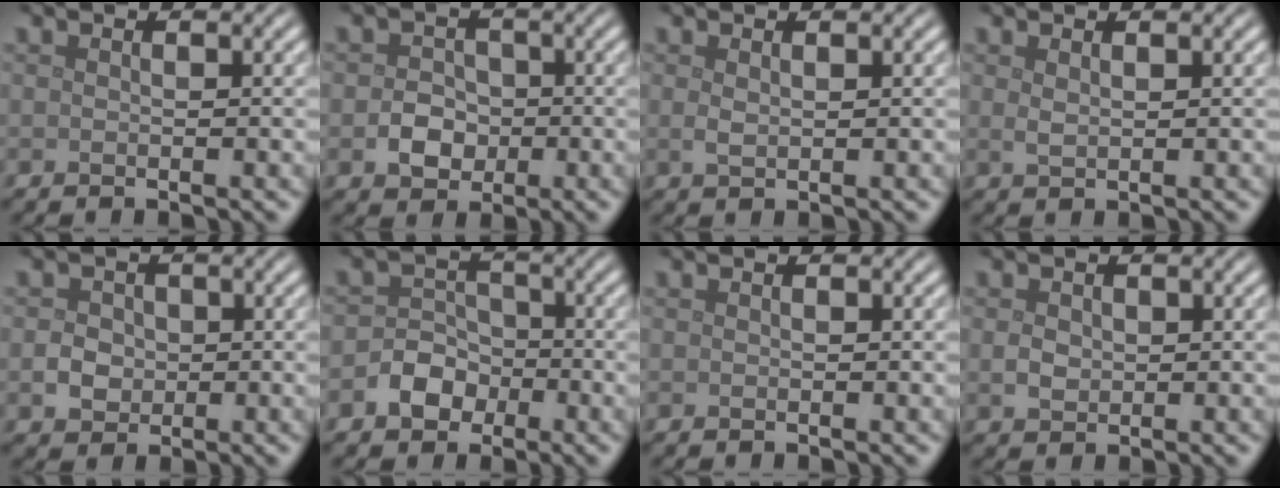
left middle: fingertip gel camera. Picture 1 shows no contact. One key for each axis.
{"total": 2.8, "fx": -0.8, "fy": 2.3, "fz": 1.3, "tx": -0.016, "ty": 0.000, "tz": -0.018}
{"total": 0.9, "fx": 0.2, "fy": 0.5, "fz": 0.7, "tx": -0.019, "ty": -0.002, "tz": 0.005}
{"total": 0.9, "fx": 0.4, "fy": 0.4, "fz": 0.7, "tx": -0.018, "ty": -0.002, "tz": 0.011}
{"total": 2.2, "fx": -0.3, "fy": 1.9, "fz": 0.9, "tx": -0.011, "ty": -0.001, "tz": -0.009}
{"total": 3.2, "fx": -1.4, "fy": 2.6, "fz": 1.2, "tx": -0.009, "ty": 0.007, "tz": -0.031}
{"total": 0.0}
{"total": 1.5, "fx": 0.1, "fy": 1.3, "fz": 0.8, "tx": -0.017, "ty": -0.003, "tz": 0.000}